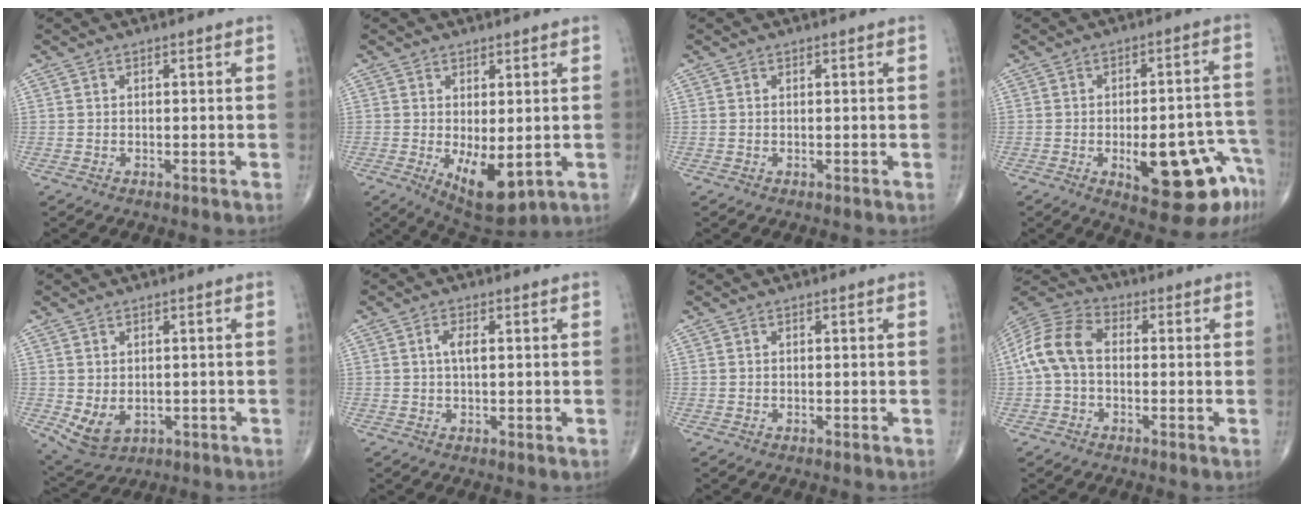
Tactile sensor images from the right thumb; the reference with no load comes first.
{"total": 9.2, "force": [-1.7, 4.1, 8.1], "torque": [-0.115, -0.020, -0.009]}
{"total": 0.0}
{"total": 17.2, "force": [-7.4, 6.2, 14.2], "torque": [-0.124, 0.044, -0.082]}
{"total": 6.1, "force": [-0.8, 4.4, 4.2], "torque": [-0.065, -0.007, 0.008]}
{"total": 3.2, "force": [0.6, 1.2, 2.9], "torque": [-0.054, -0.002, 0.006]}
{"total": 0.0}
{"total": 11.0, "force": [-0.2, 7.3, 8.2], "torque": [-0.168, 0.031, -0.015]}